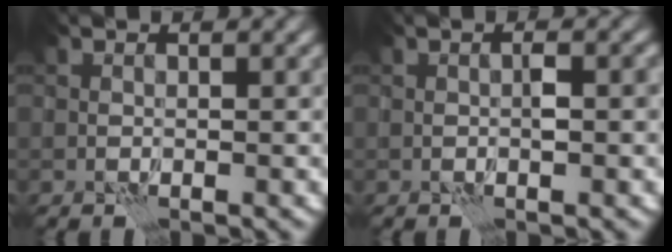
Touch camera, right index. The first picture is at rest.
{"total": 1.3, "force": [-0.1, 0.4, 1.2], "torque": [-0.019, 0.003, -0.001]}